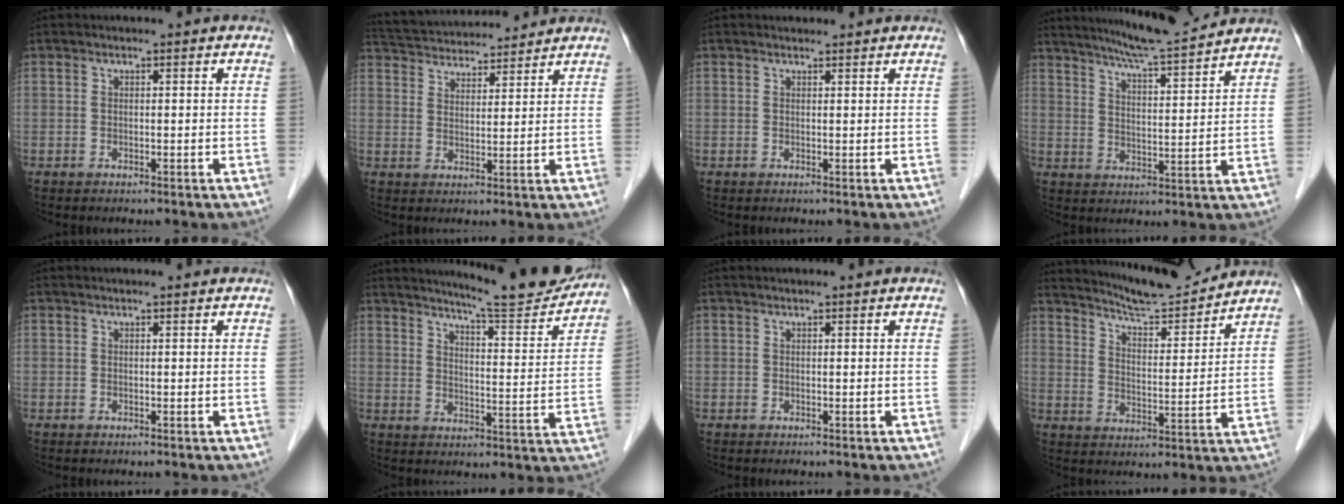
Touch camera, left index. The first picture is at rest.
{"total": 14.3, "force": [13.4, 2.6, 4.1], "torque": [-0.080, 0.042, 0.215]}
{"total": 1.8, "force": [1.8, 0.3, 0.2], "torque": [-0.012, 0.014, 0.026]}
{"total": 12.3, "force": [11.4, -0.1, 4.7], "torque": [-0.082, 0.006, 0.169]}
{"total": 1.0, "force": [0.9, 0.0, 0.3], "torque": [-0.008, 0.008, 0.013]}
{"total": 15.0, "force": [14.2, 0.2, 4.9], "torque": [-0.074, -0.040, 0.186]}
{"total": 0.7, "force": [0.7, 0.0, 0.3], "torque": [-0.006, 0.009, 0.012]}
{"total": 12.6, "force": [12.1, 0.1, 3.4], "torque": [-0.062, 0.000, 0.186]}